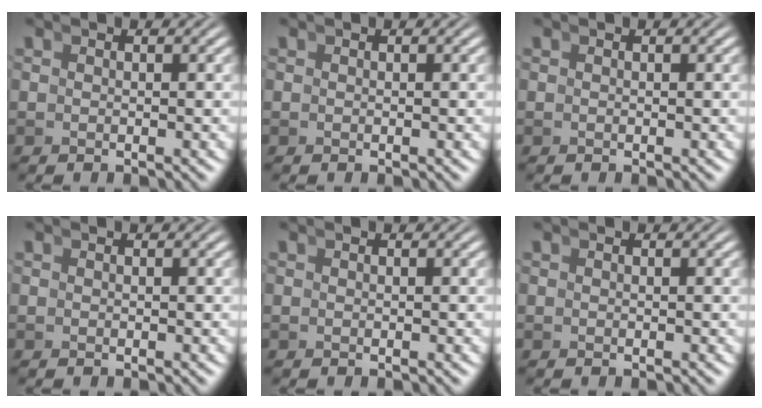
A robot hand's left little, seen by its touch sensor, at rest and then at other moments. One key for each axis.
{"total": 0.0}
{"total": 0.0}
{"total": 0.0}
{"total": 0.0}
{"total": 0.0}